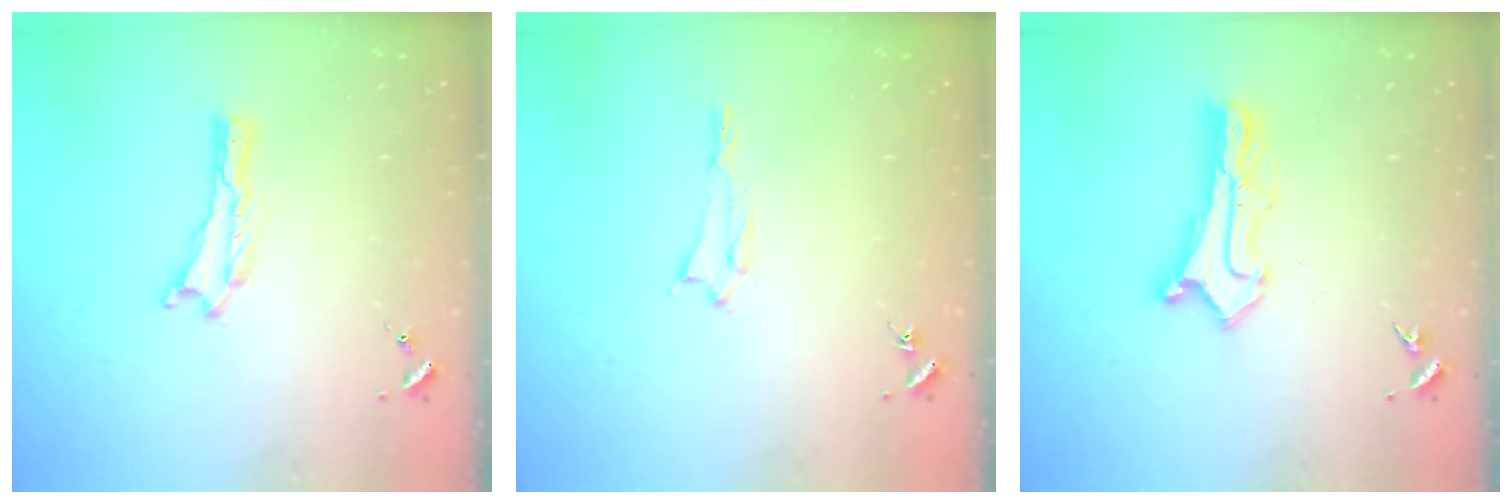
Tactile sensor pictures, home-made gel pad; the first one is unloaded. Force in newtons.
{"total": 1.2, "press": 1.2, "slide": 0.1}
{"total": 2.6, "press": 2.6, "slide": 0.2}